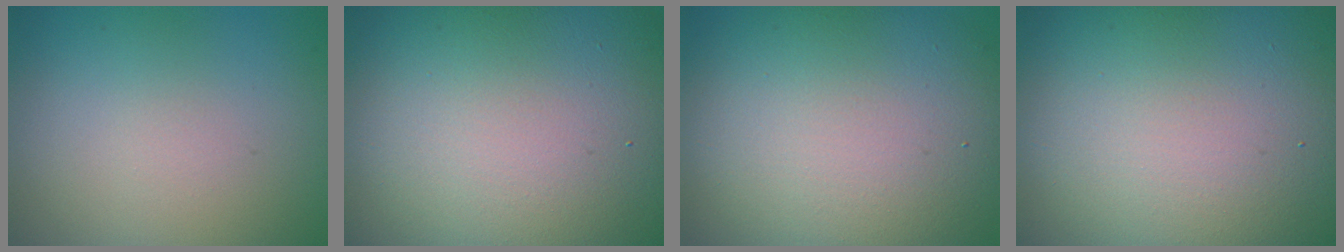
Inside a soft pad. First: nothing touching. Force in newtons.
{"total": 23.9, "press": 23.9, "slide": 1.7}
{"total": 13.4, "press": 13.4, "slide": 0.9}
{"total": 26.6, "press": 26.5, "slide": 1.2}